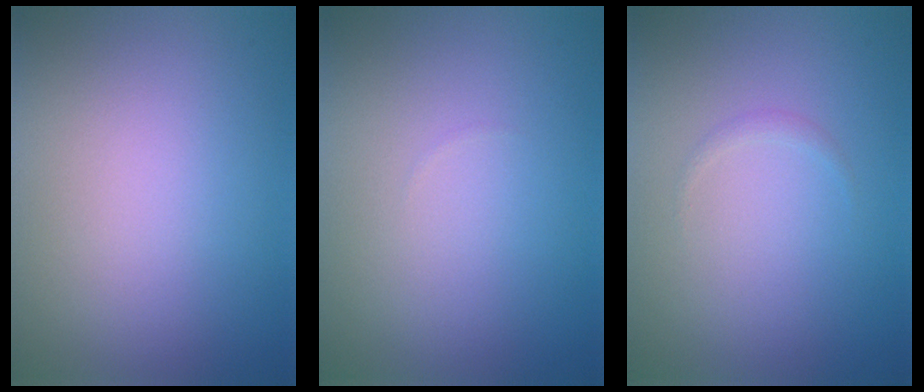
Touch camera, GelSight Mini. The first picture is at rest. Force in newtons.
{"total": 0.0}
{"total": 0.6, "press": 0.6, "slide": 0.0}